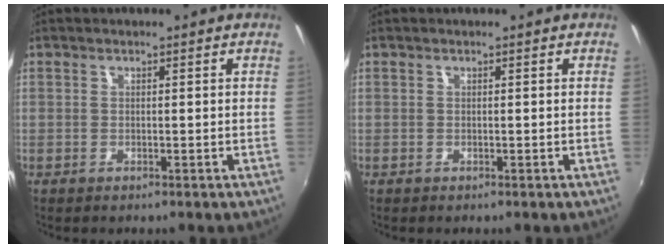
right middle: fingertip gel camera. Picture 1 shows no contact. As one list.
[{"total": 0.0}]